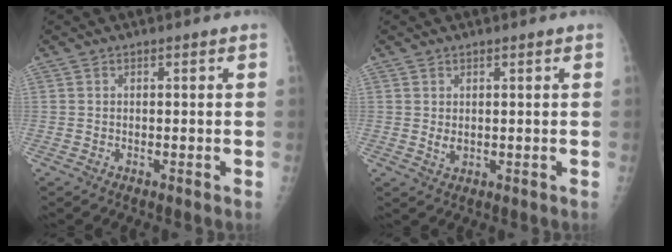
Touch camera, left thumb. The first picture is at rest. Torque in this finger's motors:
{"motor_torque": [0.42, 0.46, 0.37, -0.08, 0.00]}